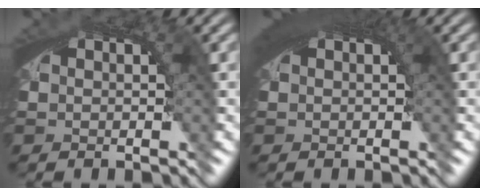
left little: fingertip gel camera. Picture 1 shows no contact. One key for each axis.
{"total": 2.9, "fx": 1.1, "fy": 0.7, "fz": 2.6, "tx": -0.029, "ty": 0.011, "tz": 0.015}